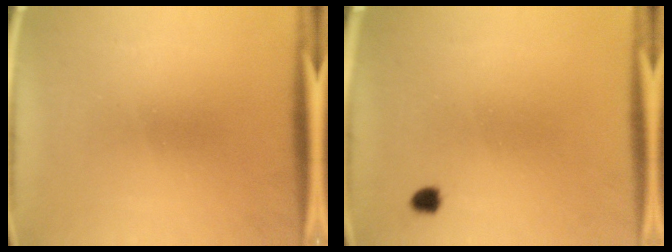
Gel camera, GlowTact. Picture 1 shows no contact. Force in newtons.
{"total": 1.4}